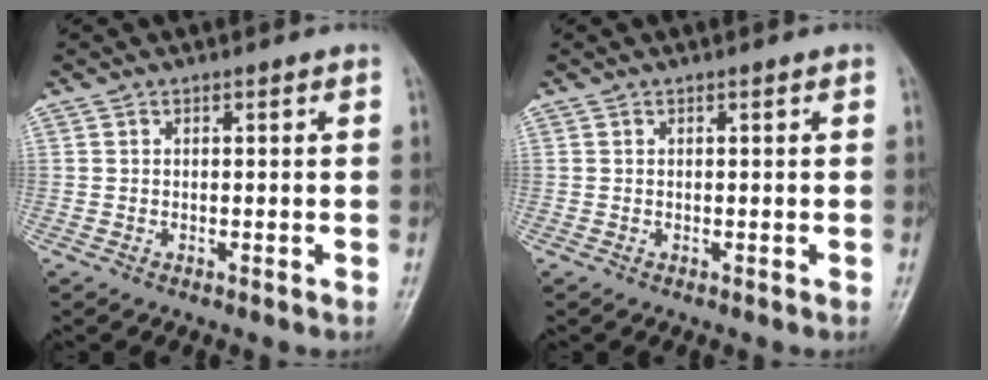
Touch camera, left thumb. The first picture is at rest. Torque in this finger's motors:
{"motor_torque": [0.00, 0.00, 0.00, 0.00, 0.00]}